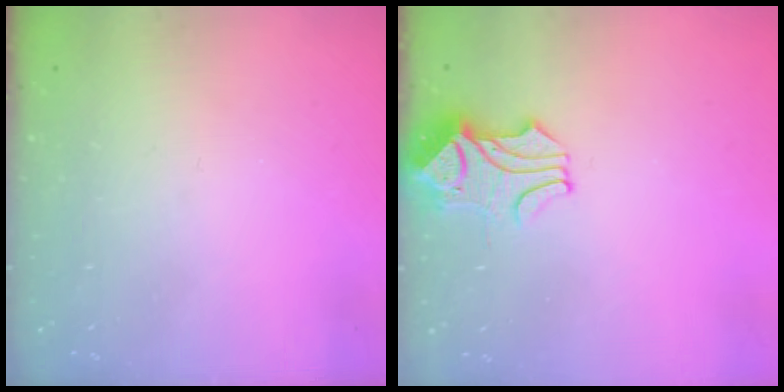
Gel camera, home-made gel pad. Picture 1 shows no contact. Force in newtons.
{"total": 1.7, "press": 1.3, "slide": 1.0}